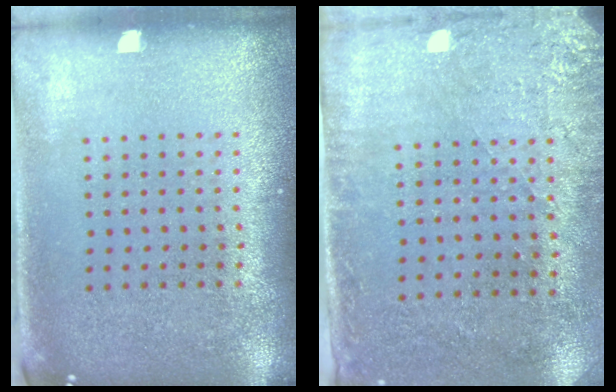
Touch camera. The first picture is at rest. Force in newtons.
{"total": 2.8, "press": 2.3, "slide": 1.6}